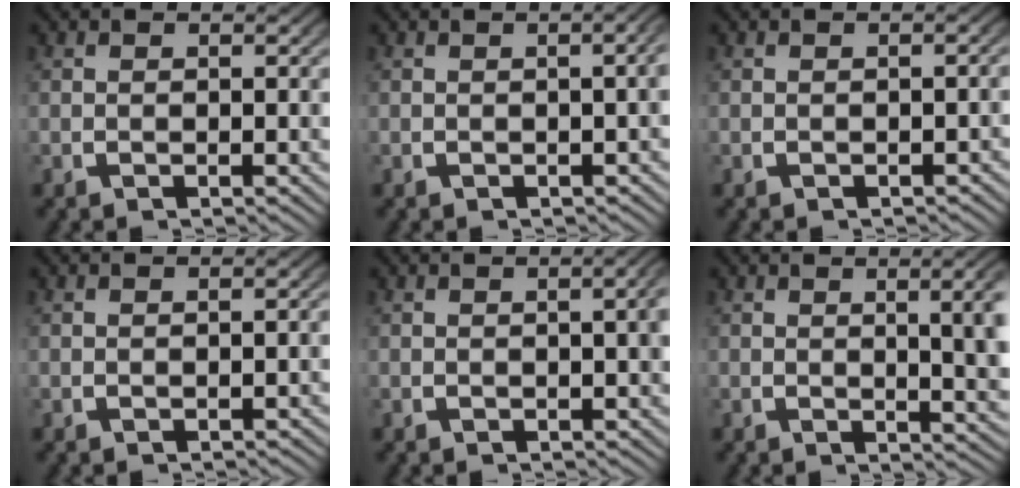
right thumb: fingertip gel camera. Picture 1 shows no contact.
{"total": 1.9, "force": [-0.3, 0.5, 1.8], "torque": [-0.020, 0.006, -0.002]}
{"total": 0.9, "force": [-0.7, 0.3, 0.5], "torque": [-0.006, -0.001, -0.009]}
{"total": 0.6, "force": [-0.5, 0.1, 0.2], "torque": [-0.005, 0.001, -0.006]}
{"total": 1.9, "force": [-0.1, 0.5, 1.8], "torque": [-0.020, 0.001, 0.001]}
{"total": 5.0, "force": [0.8, 1.6, 4.6], "torque": [-0.046, -0.001, 0.014]}